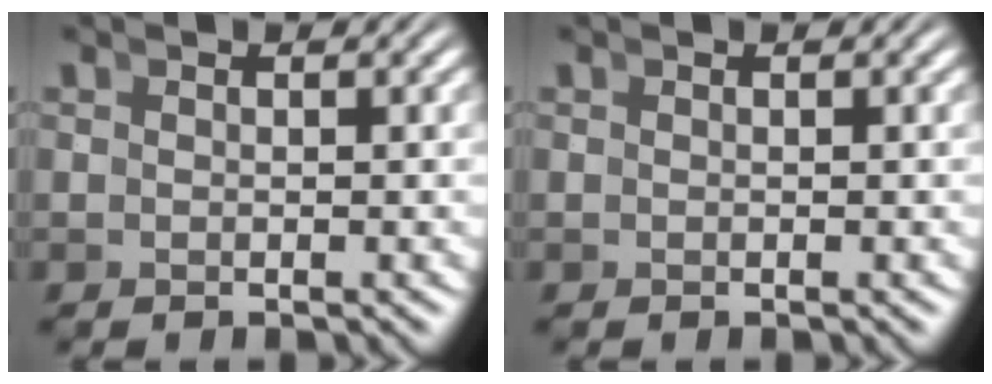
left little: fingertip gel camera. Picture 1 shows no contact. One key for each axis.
{"total": 0.0}